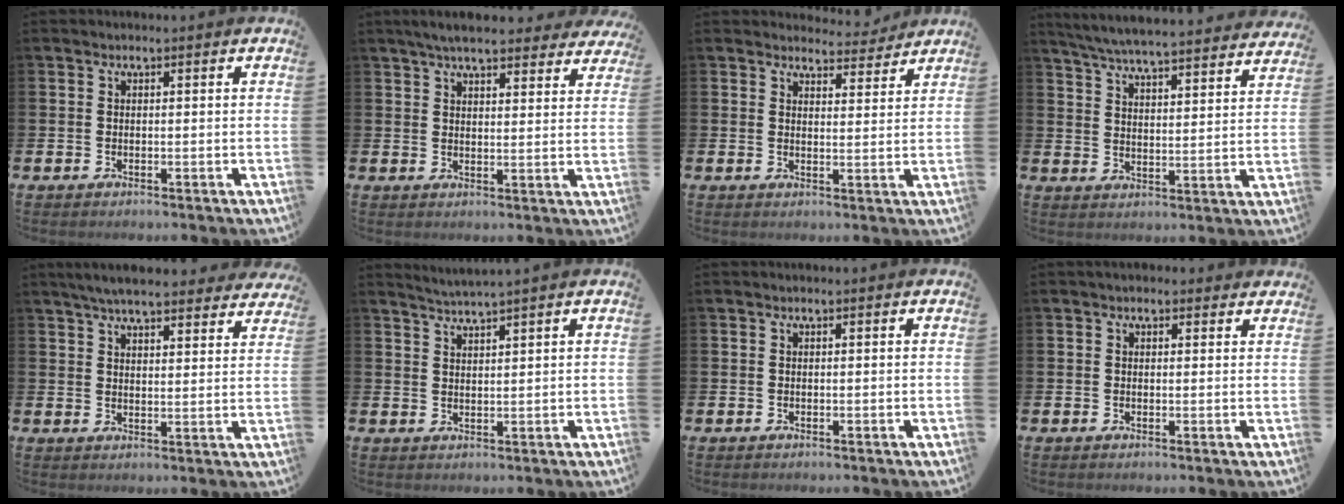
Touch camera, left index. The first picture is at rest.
{"total": 5.7, "force": [5.3, 1.1, 2.0], "torque": [-0.042, -0.020, 0.093]}
{"total": 4.2, "force": [4.0, 1.0, -0.1], "torque": [0.009, -0.029, 0.069]}
{"total": 6.3, "force": [6.1, 0.3, 1.5], "torque": [-0.055, -0.044, 0.107]}
{"total": 5.9, "force": [5.6, 0.8, 1.7], "torque": [-0.039, -0.025, 0.099]}
{"total": 2.4, "force": [2.4, -0.7, 0.1], "torque": [-0.011, -0.007, 0.044]}
{"total": 0.0}
{"total": 1.3, "force": [1.1, 0.6, 0.2], "torque": [0.006, 0.002, 0.018]}